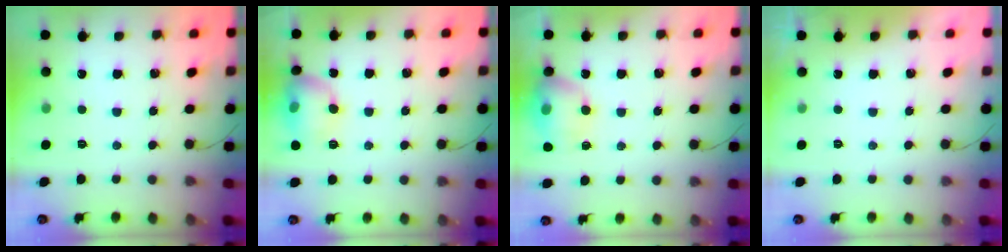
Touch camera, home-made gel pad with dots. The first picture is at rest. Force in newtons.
{"total": 12.2, "press": 12.0, "slide": 1.9}
{"total": 14.0, "press": 13.9, "slide": 1.8}
{"total": 0.0}